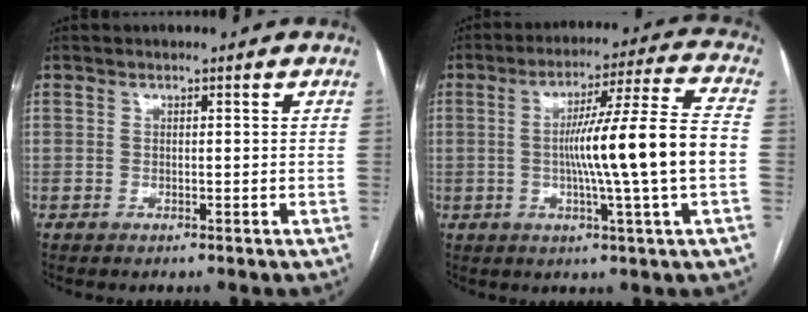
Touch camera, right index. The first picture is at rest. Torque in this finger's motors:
{"motor_torque": [1.86, -0.28, 0.79, 0.20]}